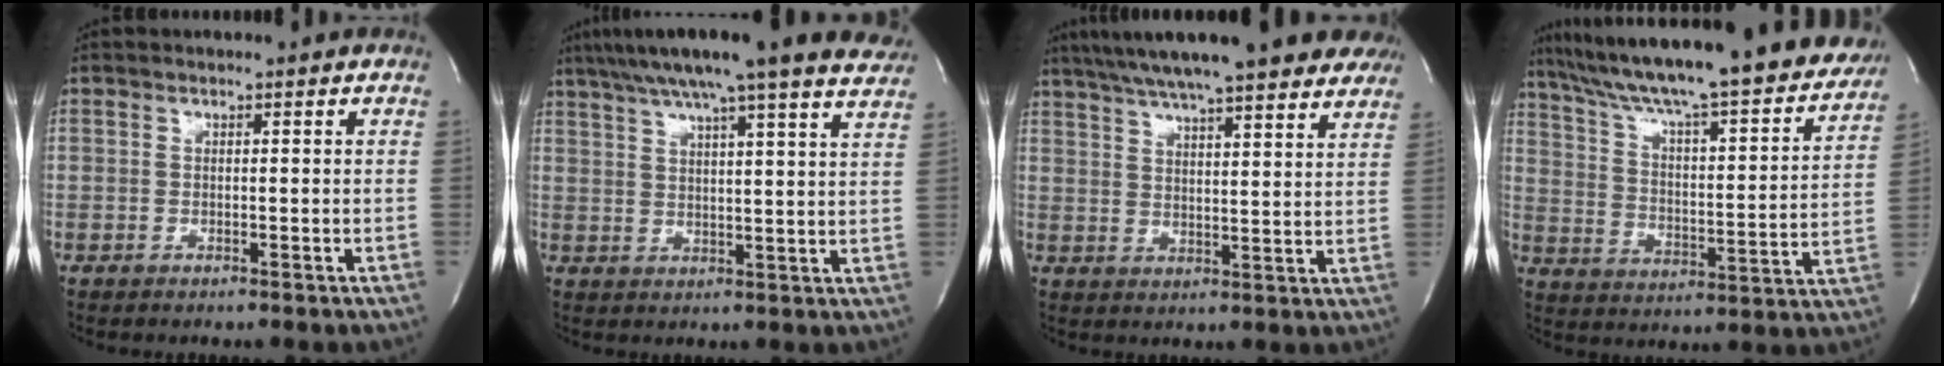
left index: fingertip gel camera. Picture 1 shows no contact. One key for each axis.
{"total": 23.9, "fx": 20.2, "fy": 1.0, "fz": 12.8, "tx": -0.208, "ty": 0.007, "tz": 0.259}
{"total": 24.5, "fx": 20.4, "fy": 3.7, "fz": 13.1, "tx": -0.211, "ty": 0.029, "tz": 0.267}
{"total": 31.0, "fx": 27.0, "fy": 3.9, "fz": 14.9, "tx": -0.239, "ty": -0.044, "tz": 0.361}